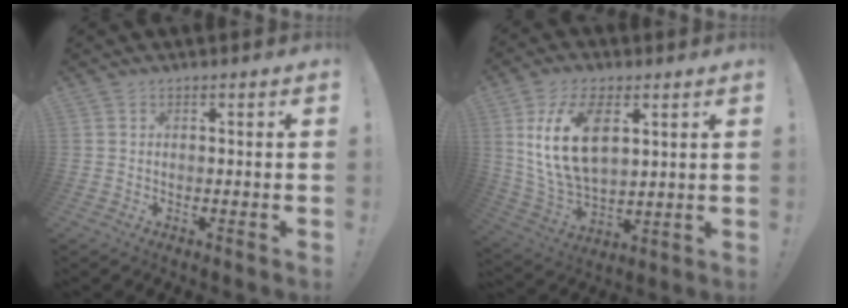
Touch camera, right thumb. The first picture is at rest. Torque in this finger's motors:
{"motor_torque": [-0.22, 1.13, 1.11, 1.05, 0.17]}